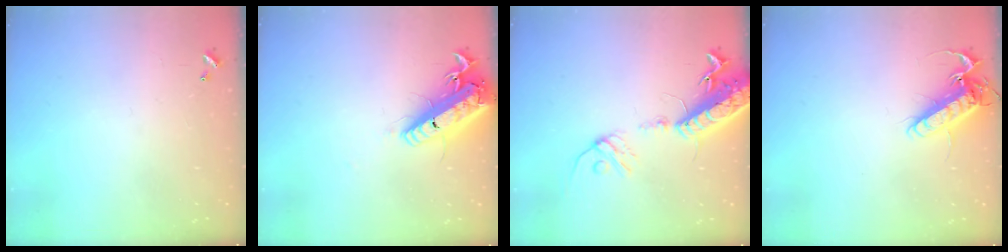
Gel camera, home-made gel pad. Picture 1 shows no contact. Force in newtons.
{"total": 19.5, "press": 19.2, "slide": 3.6}
{"total": 17.4, "press": 16.9, "slide": 4.1}
{"total": 13.4, "press": 13.2, "slide": 2.1}